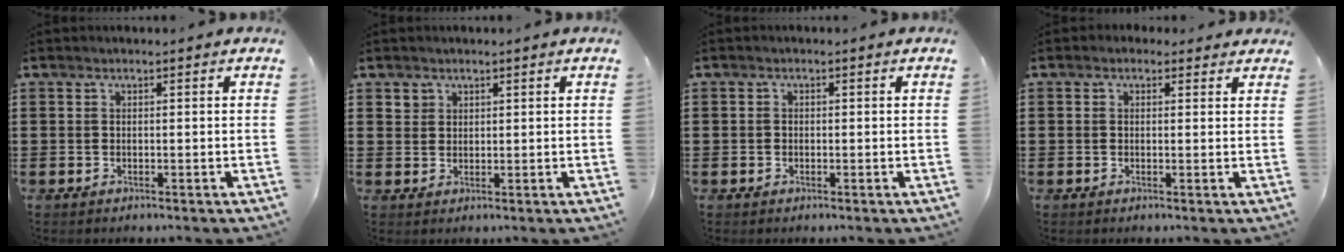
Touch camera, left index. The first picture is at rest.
{"total": 1.5, "force": [1.1, 1.0, 0.1], "torque": [-0.005, 0.002, 0.023]}
{"total": 0.6, "force": [-0.2, 0.5, 0.3], "torque": [-0.007, 0.001, -0.005]}
{"total": 1.1, "force": [0.6, 0.8, 0.4], "torque": [-0.011, 0.005, 0.011]}